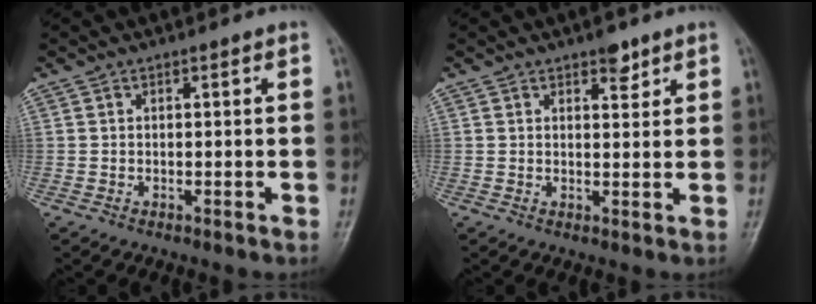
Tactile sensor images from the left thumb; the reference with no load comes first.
{"total": 2.9, "force": [2.1, 1.3, 1.6], "torque": [-0.011, -0.012, 0.030]}